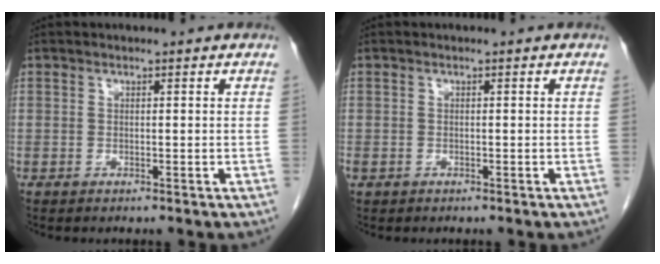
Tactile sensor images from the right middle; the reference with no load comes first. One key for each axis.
{"total": 0.6, "fx": -0.3, "fy": 0.5, "fz": 0.4, "tx": -0.012, "ty": 0.000, "tz": -0.002}